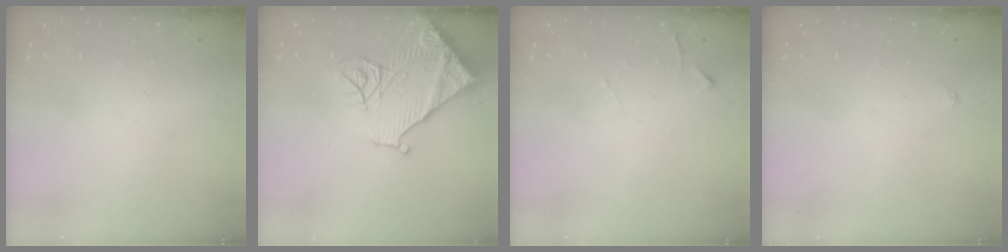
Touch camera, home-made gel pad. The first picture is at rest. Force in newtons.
{"total": 16.3, "press": 16.2, "slide": 1.9}
{"total": 4.7, "press": 4.6, "slide": 0.6}
{"total": 3.0, "press": 3.0, "slide": 0.5}